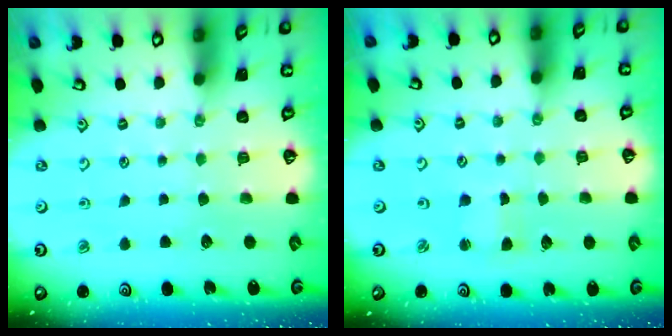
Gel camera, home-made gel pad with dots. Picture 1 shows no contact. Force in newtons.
{"total": 2.2, "press": 2.1, "slide": 0.3}